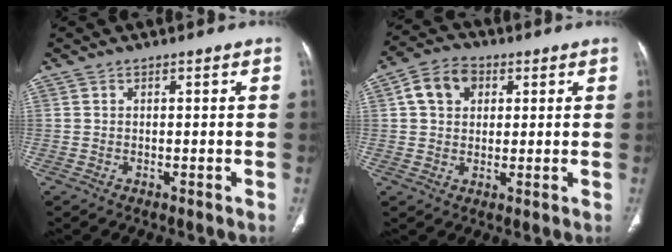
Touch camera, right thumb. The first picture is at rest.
{"total": 7.8, "force": [2.3, 5.9, 4.5], "torque": [-0.064, 0.008, 0.034]}